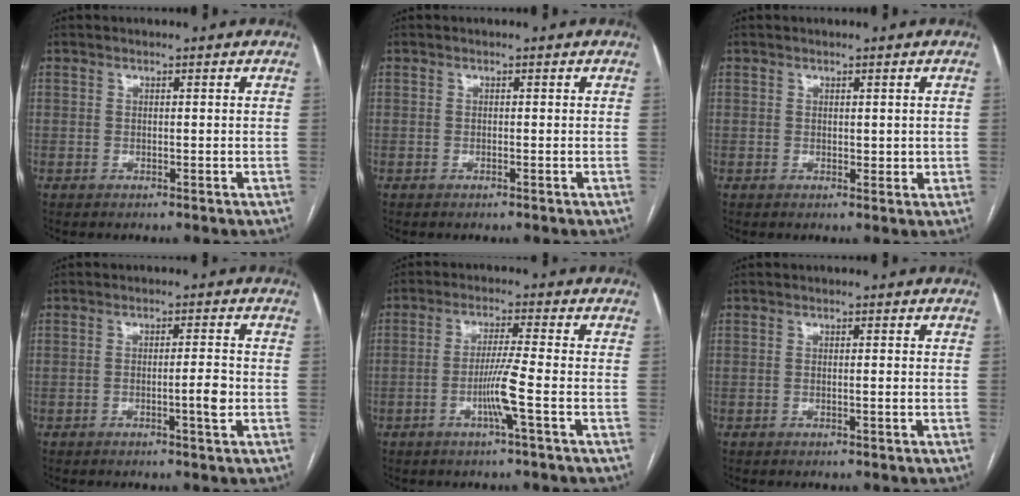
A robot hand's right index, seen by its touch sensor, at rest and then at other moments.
{"total": 0.0}
{"total": 1.6, "force": [0.4, 1.0, 1.1], "torque": [-0.011, -0.005, 0.010]}
{"total": 3.2, "force": [-1.0, 0.1, 3.1], "torque": [-0.046, 0.000, -0.016]}
{"total": 5.5, "force": [-1.9, -1.2, 5.0], "torque": [-0.096, -0.006, -0.039]}
{"total": 0.6, "force": [-0.2, 0.0, 0.6], "torque": [-0.009, 0.001, -0.002]}